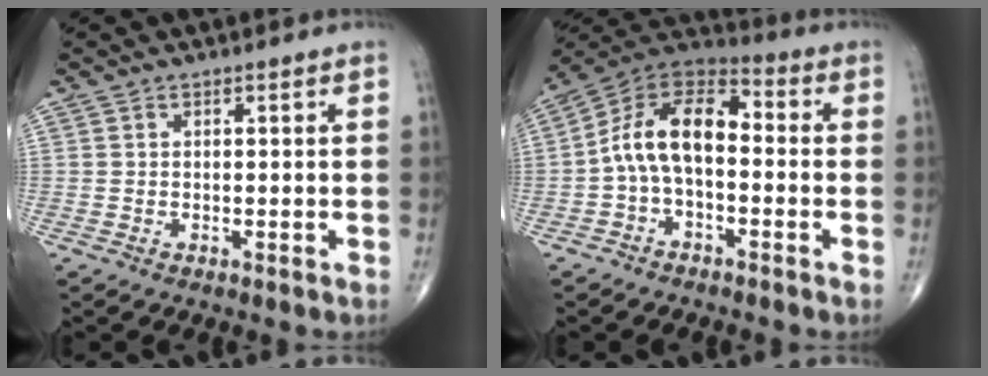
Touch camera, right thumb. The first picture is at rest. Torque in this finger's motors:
{"motor_torque": [0.15, 0.15, 0.42, -0.09, 0.37]}